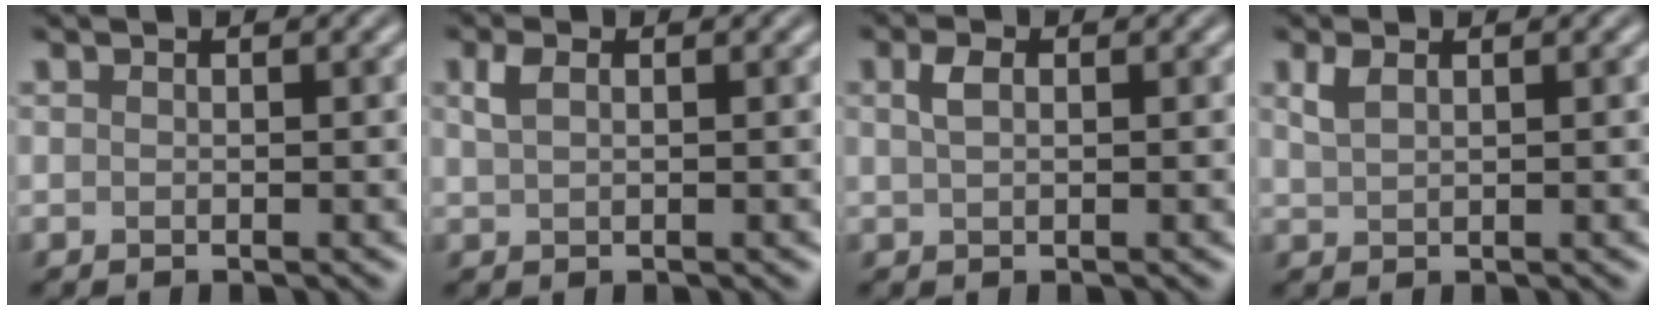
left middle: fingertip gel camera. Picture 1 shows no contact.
{"total": 1.6, "force": [0.8, 0.9, 1.2], "torque": [-0.028, 0.004, 0.016]}
{"total": 1.6, "force": [0.6, 0.9, 1.2], "torque": [-0.026, 0.003, 0.010]}
{"total": 1.6, "force": [1.0, 0.6, 1.0], "torque": [-0.025, 0.003, 0.023]}